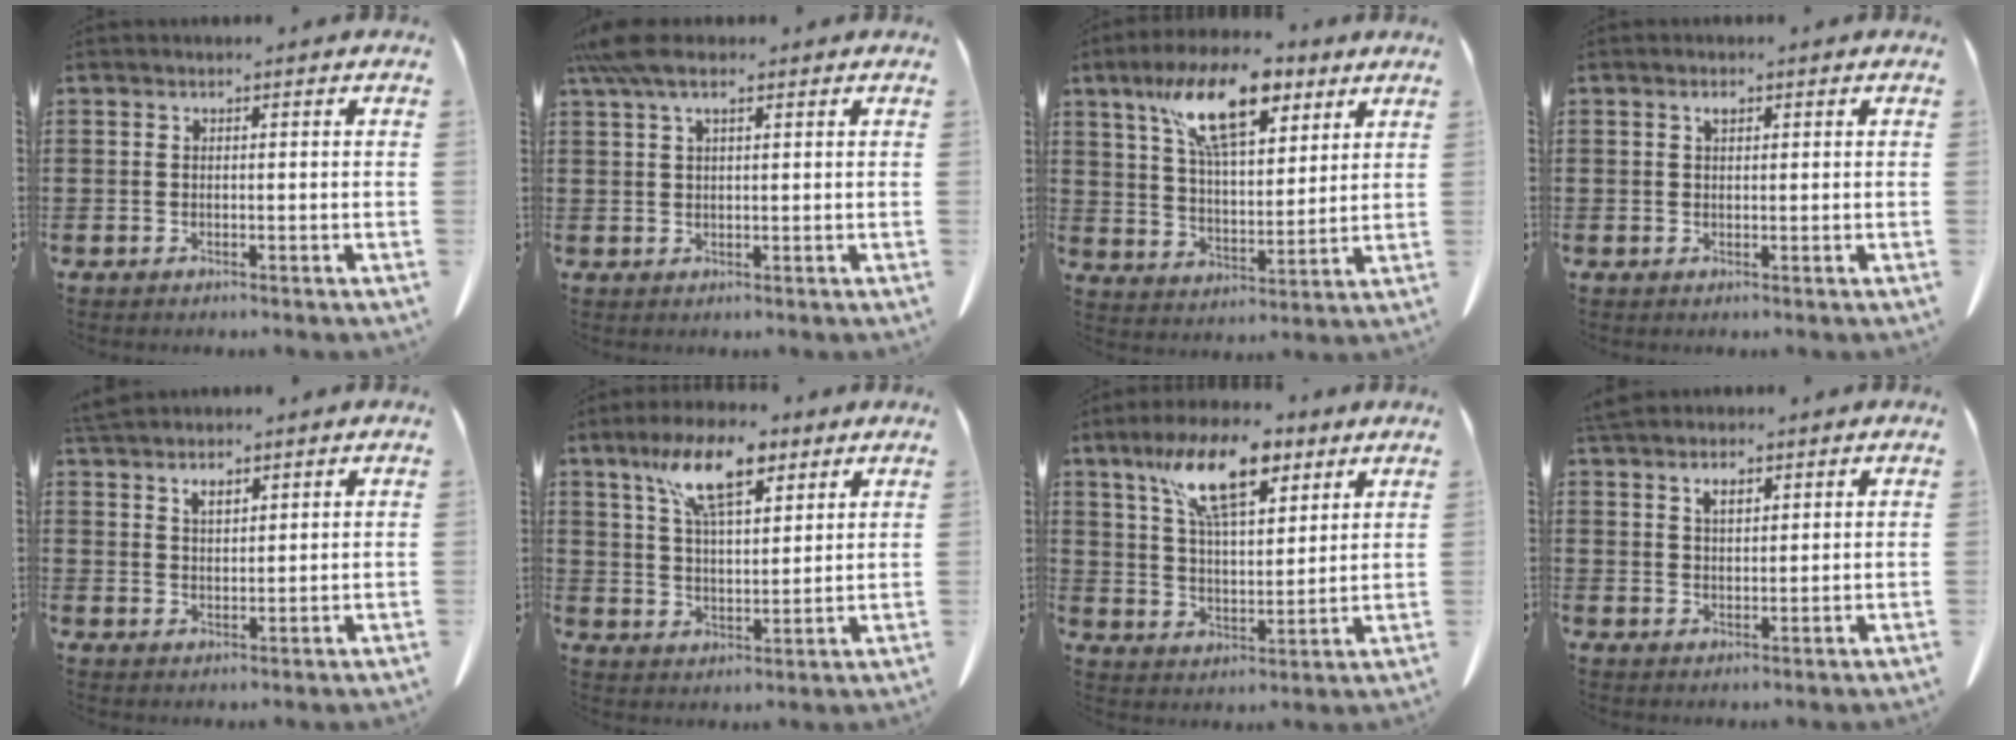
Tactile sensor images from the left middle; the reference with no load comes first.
{"total": 4.8, "force": [2.8, 1.5, 3.7], "torque": [-0.085, 0.001, 0.050]}
{"total": 14.1, "force": [8.5, 5.4, 9.8], "torque": [-0.184, -0.012, 0.149]}
{"total": 1.1, "force": [0.6, 0.6, 0.8], "torque": [-0.018, 0.002, 0.011]}
{"total": 2.8, "force": [2.3, 0.9, 1.2], "torque": [-0.029, 0.001, 0.045]}
{"total": 11.4, "force": [7.4, 4.0, 7.8], "torque": [-0.152, -0.012, 0.131]}
{"total": 13.1, "force": [8.2, 4.8, 8.9], "torque": [-0.174, -0.013, 0.146]}
{"total": 3.0, "force": [2.2, 1.1, 1.6], "torque": [-0.036, 0.002, 0.042]}